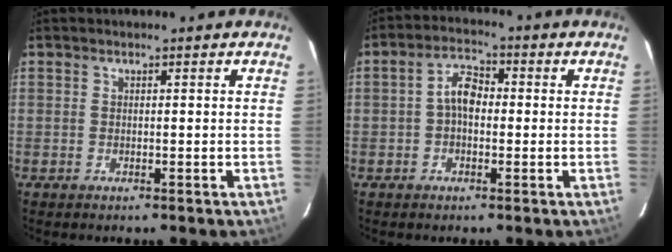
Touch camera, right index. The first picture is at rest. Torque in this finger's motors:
{"motor_torque": [0.64, -0.02, 0.36, 0.07]}